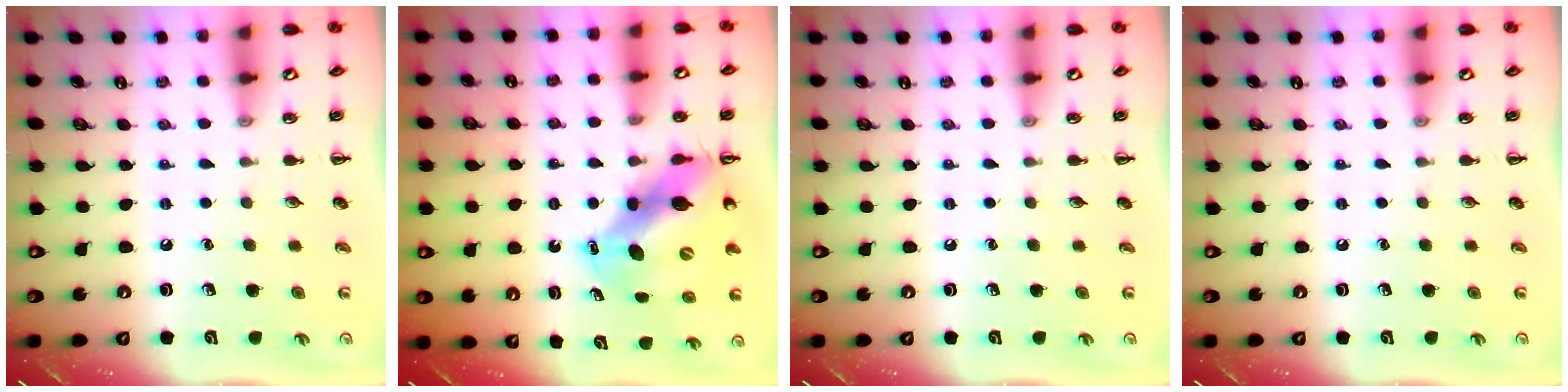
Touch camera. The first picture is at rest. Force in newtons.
{"total": 10.8, "press": 10.4, "slide": 2.8}
{"total": 0.0}
{"total": 0.0}